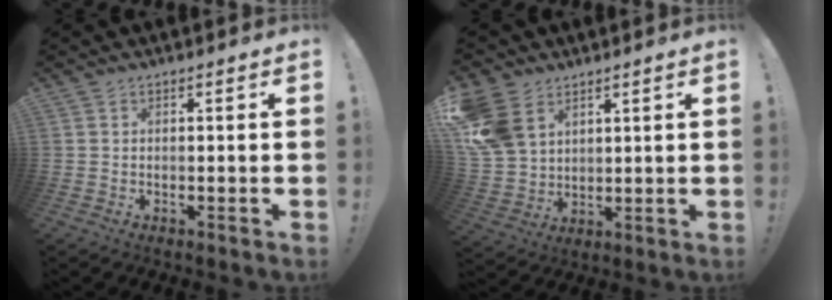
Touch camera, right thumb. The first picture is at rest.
{"total": 13.2, "force": [6.3, 9.6, 6.5], "torque": [-0.141, -0.026, 0.129]}